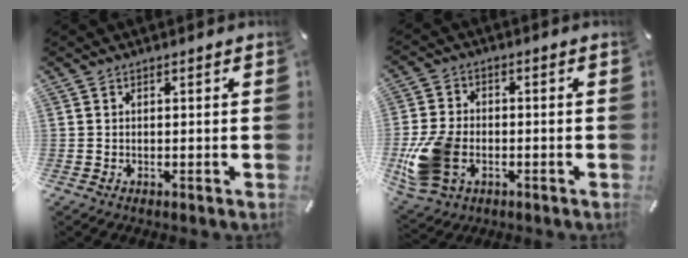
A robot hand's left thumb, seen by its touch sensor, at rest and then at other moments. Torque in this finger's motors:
{"motor_torque": [1.17, 2.28, 1.00, -0.01, 0.14]}